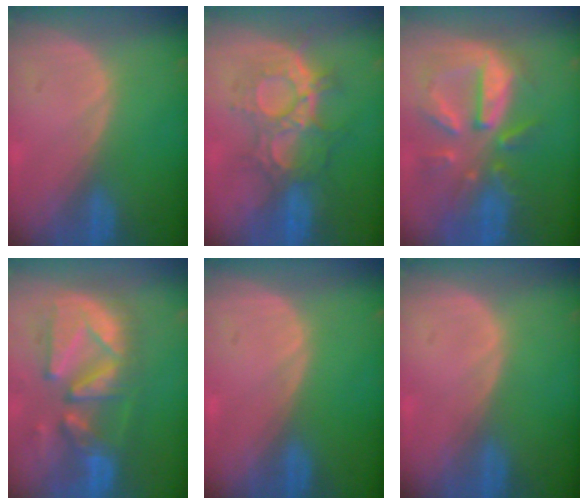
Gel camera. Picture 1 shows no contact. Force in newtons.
{"total": 8.8, "press": 8.8, "slide": 0.9}
{"total": 10.8, "press": 9.5, "slide": 5.2}
{"total": 11.8, "press": 11.0, "slide": 4.5}
{"total": 0.0}
{"total": 0.0}